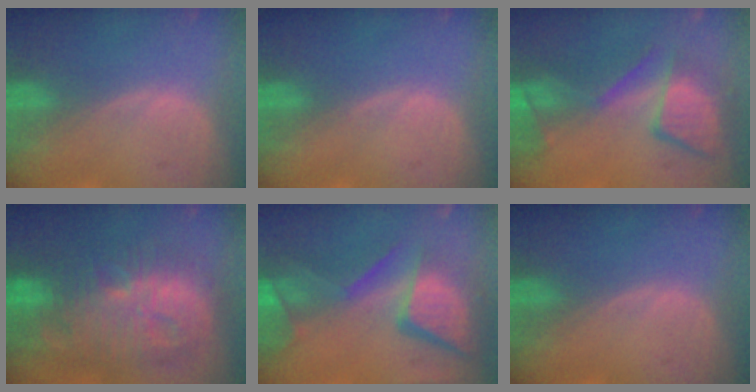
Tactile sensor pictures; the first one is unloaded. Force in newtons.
{"total": 0.0}
{"total": 9.5, "press": 9.2, "slide": 2.1}
{"total": 13.7, "press": 13.6, "slide": 1.2}
{"total": 13.1, "press": 10.8, "slide": 7.5}
{"total": 0.0}